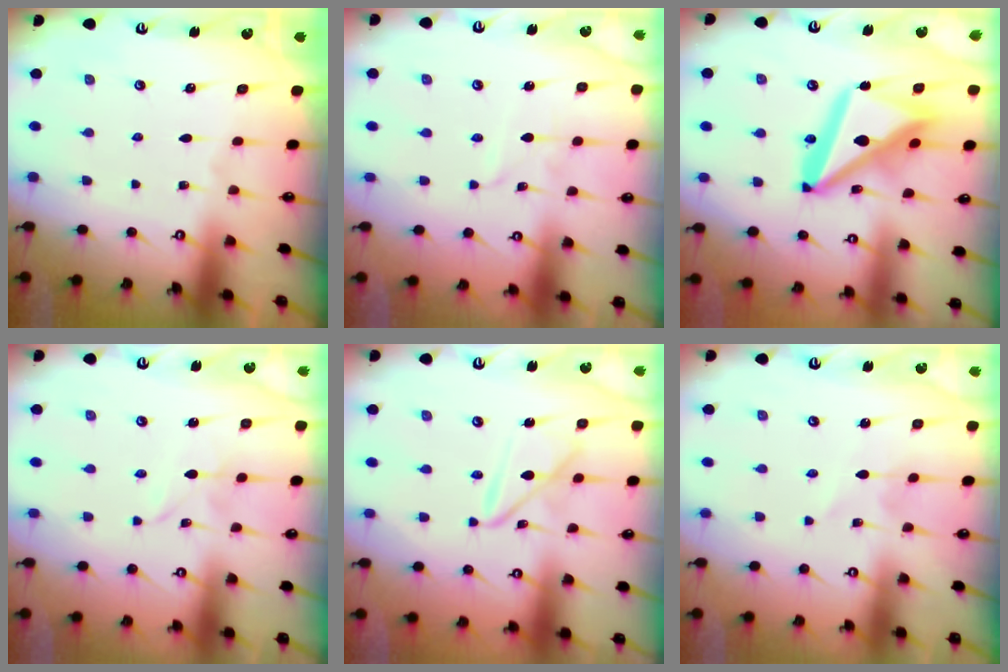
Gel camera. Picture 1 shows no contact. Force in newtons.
{"total": 0.9, "press": 0.9, "slide": 0.1}
{"total": 19.5, "press": 19.4, "slide": 2.1}
{"total": 2.1, "press": 2.1, "slide": 0.2}
{"total": 8.5, "press": 8.5, "slide": 0.8}
{"total": 2.4, "press": 2.3, "slide": 0.3}